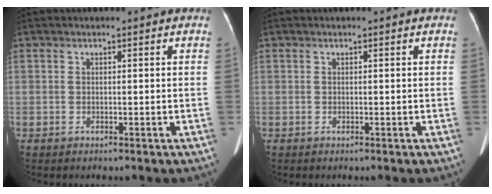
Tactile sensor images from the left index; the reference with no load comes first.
{"total": 0.0}